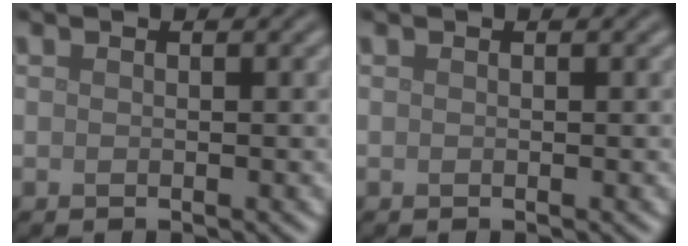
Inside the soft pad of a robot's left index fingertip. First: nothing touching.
{"total": 0.0}